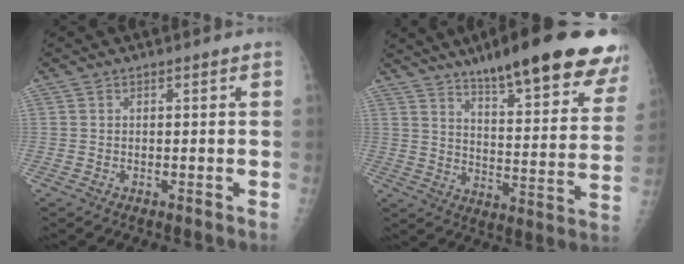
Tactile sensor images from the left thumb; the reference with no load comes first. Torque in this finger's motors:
{"motor_torque": [0.60, 0.59, 1.51, -1.28, 0.13]}